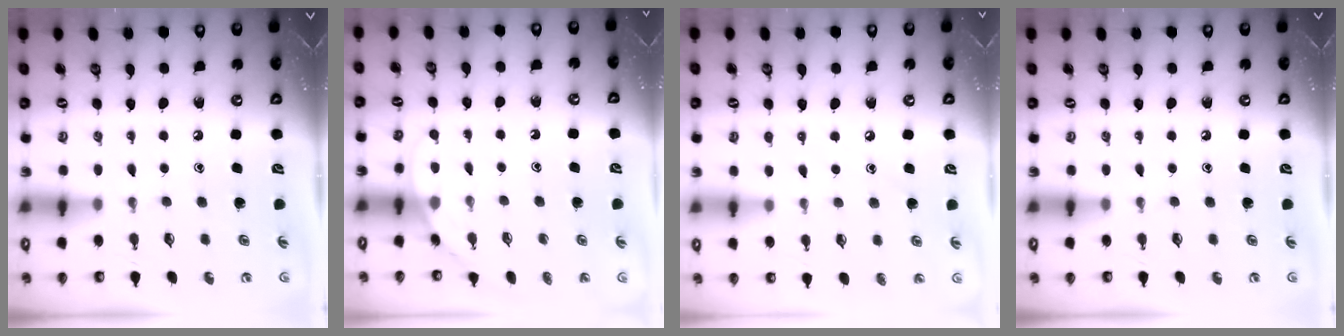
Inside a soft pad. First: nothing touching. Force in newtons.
{"total": 4.7, "press": 4.7, "slide": 0.2}
{"total": 5.0, "press": 4.9, "slide": 0.6}
{"total": 0.0}